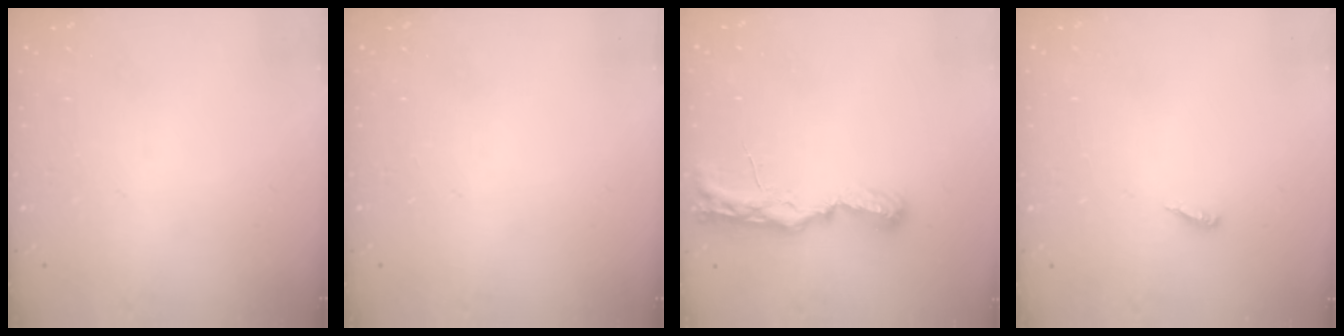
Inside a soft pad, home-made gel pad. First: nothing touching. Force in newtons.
{"total": 0.0}
{"total": 7.7, "press": 7.7, "slide": 0.5}
{"total": 3.0, "press": 3.0, "slide": 0.2}